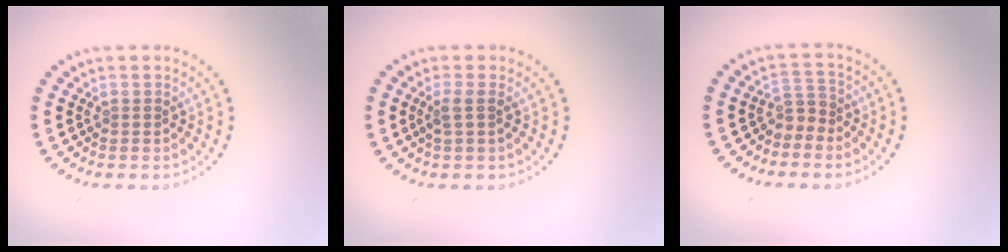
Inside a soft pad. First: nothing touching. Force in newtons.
{"total": 1.5, "press": 1.1, "slide": 0.9}
{"total": 1.9, "press": 1.3, "slide": 1.4}